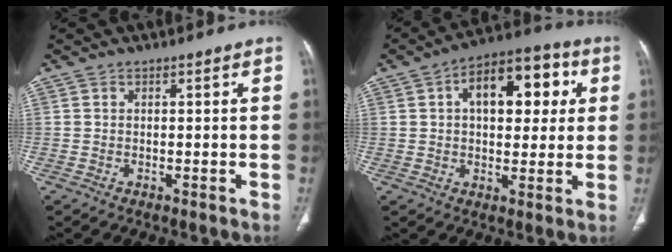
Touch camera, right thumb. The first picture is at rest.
{"total": 15.0, "force": [4.0, 8.4, 11.8], "torque": [-0.132, 0.020, 0.054]}